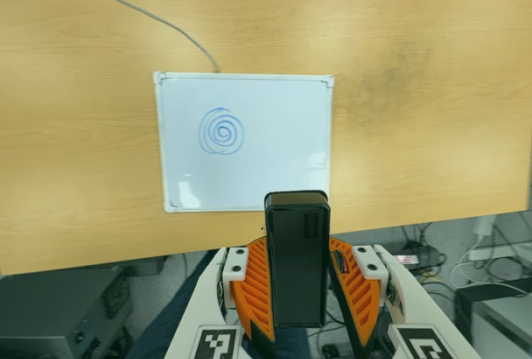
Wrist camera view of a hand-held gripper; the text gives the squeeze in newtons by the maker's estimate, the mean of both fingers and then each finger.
{"total": 5.1, "left": 4.8, "right": 5.5}